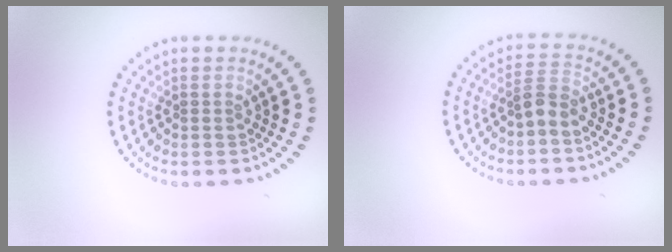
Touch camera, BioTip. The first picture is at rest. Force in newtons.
{"total": 2.2, "press": 1.7, "slide": 1.4}